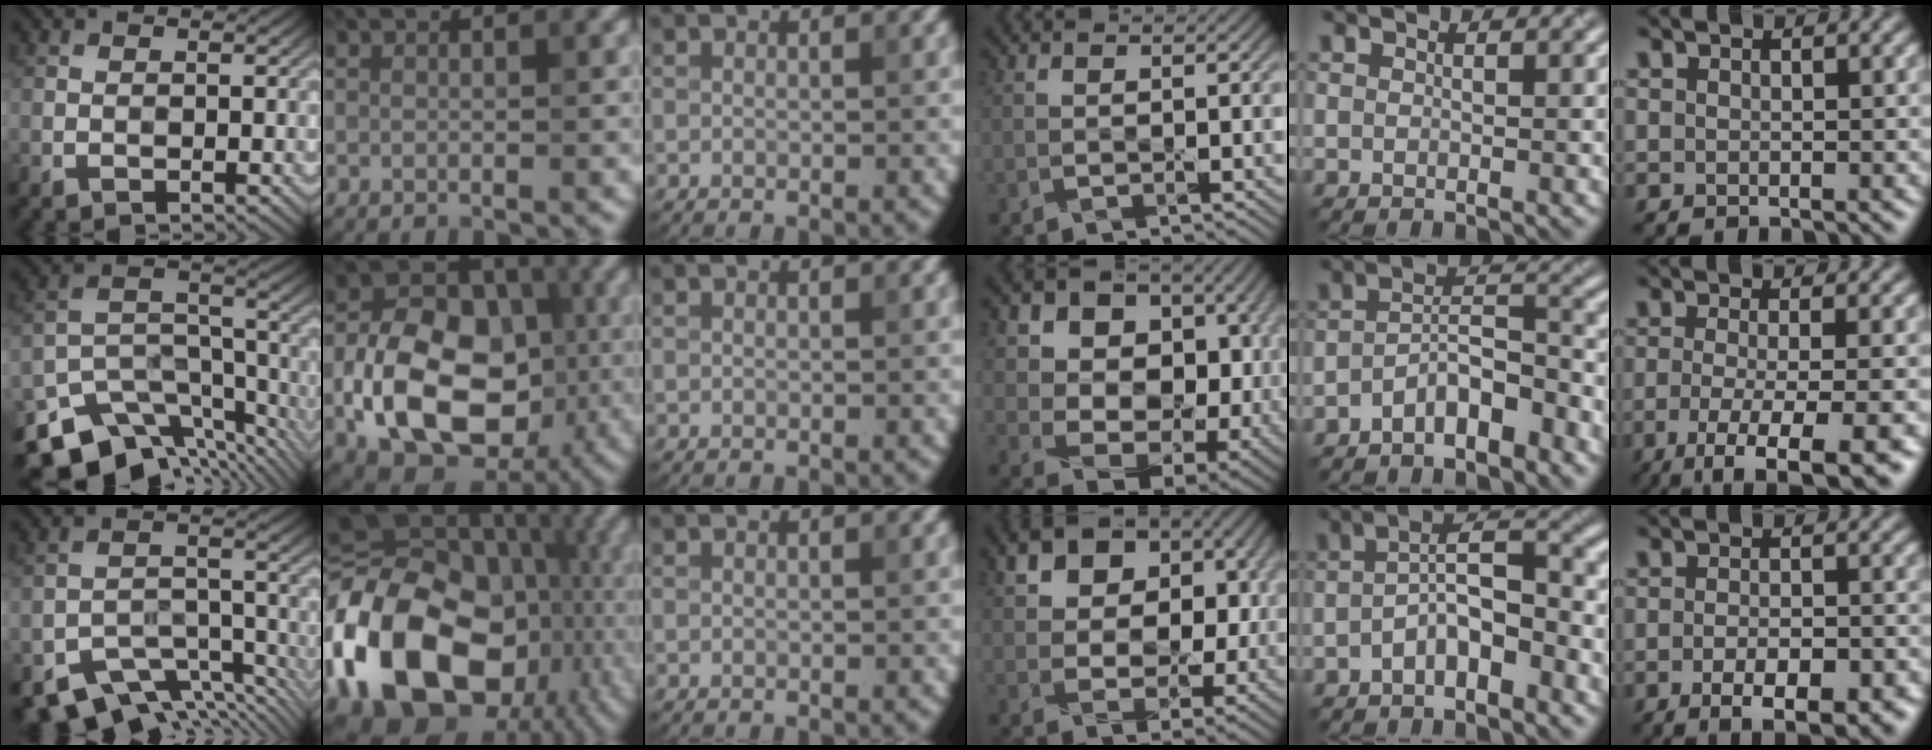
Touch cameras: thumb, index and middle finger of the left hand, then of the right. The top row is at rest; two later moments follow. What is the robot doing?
{"motion": "wipe", "object": "bowl"}